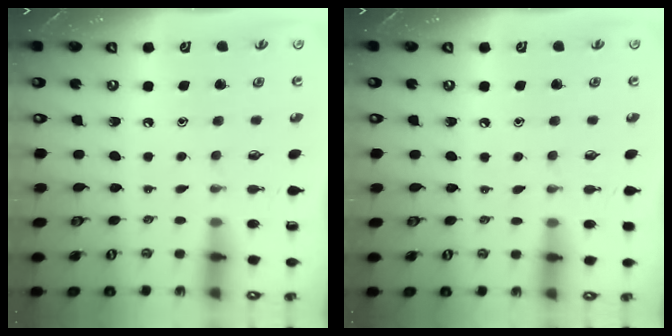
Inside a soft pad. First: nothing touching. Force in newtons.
{"total": 2.9, "press": 2.9, "slide": 0.4}